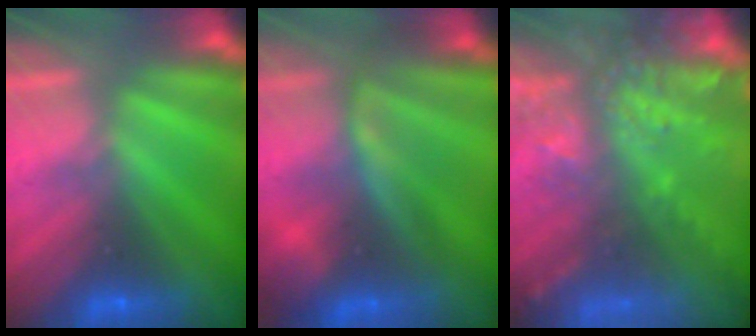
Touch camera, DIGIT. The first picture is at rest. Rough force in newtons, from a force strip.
{"total": 8.2}
{"total": 8.3}